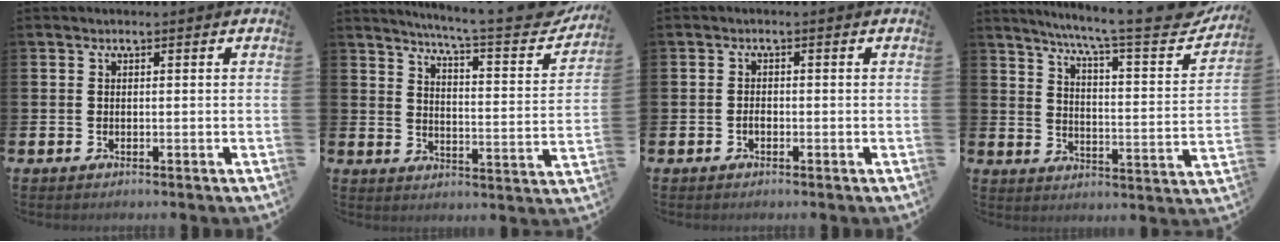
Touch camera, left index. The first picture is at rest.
{"total": 6.9, "force": [6.1, -0.1, 3.3], "torque": [-0.063, -0.055, 0.092]}
{"total": 1.0, "force": [-0.4, 0.6, 0.7], "torque": [-0.009, -0.001, -0.010]}
{"total": 8.4, "force": [7.2, 0.2, 4.3], "torque": [-0.080, -0.064, 0.109]}